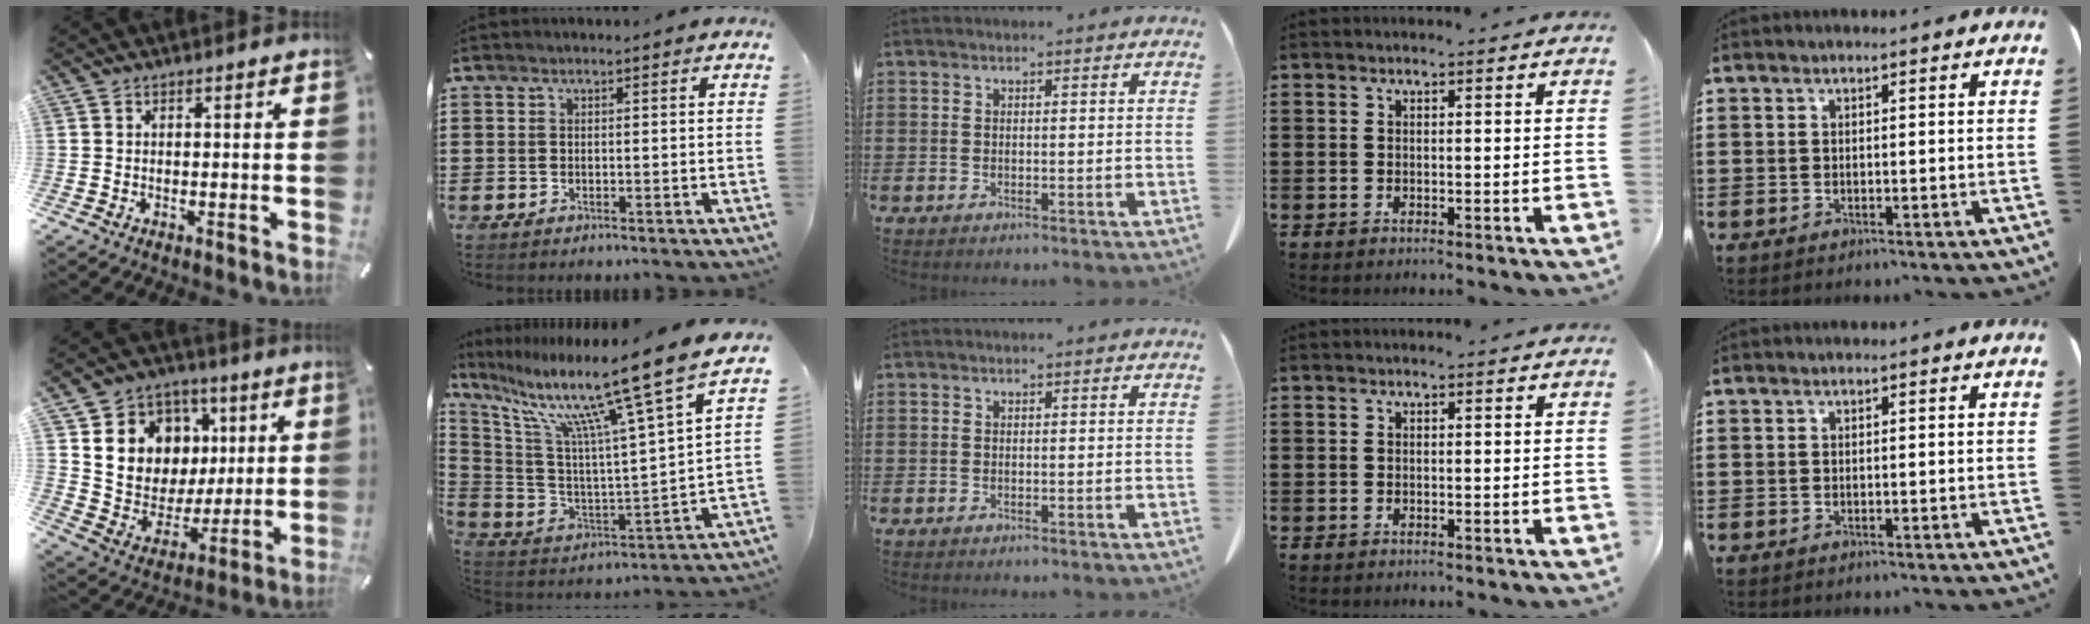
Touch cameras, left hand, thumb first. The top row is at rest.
{"thumb": {"total": 11.8, "force": [3.2, 11.2, 2.0], "torque": [-0.036, -0.032, 0.073]}, "index": {"total": 14.5, "force": [10.6, -0.1, 9.9], "torque": [-0.198, -0.074, 0.158]}}